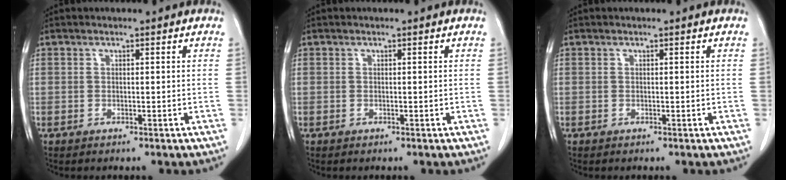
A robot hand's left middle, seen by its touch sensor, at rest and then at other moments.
{"total": 0.0}
{"total": 0.0}